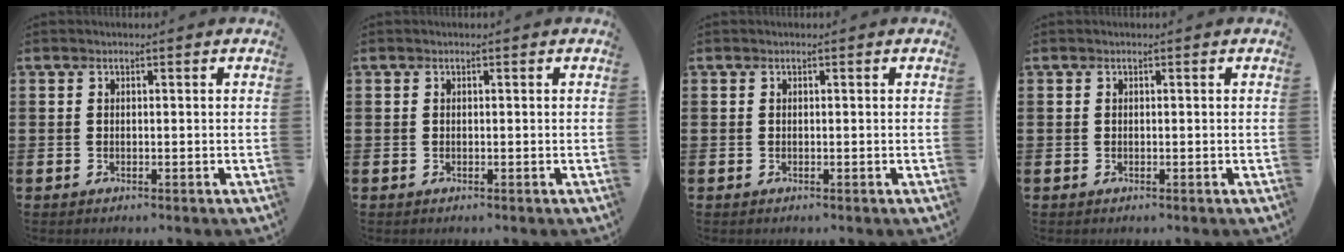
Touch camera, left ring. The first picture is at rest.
{"total": 0.0}
{"total": 0.0}
{"total": 0.0}